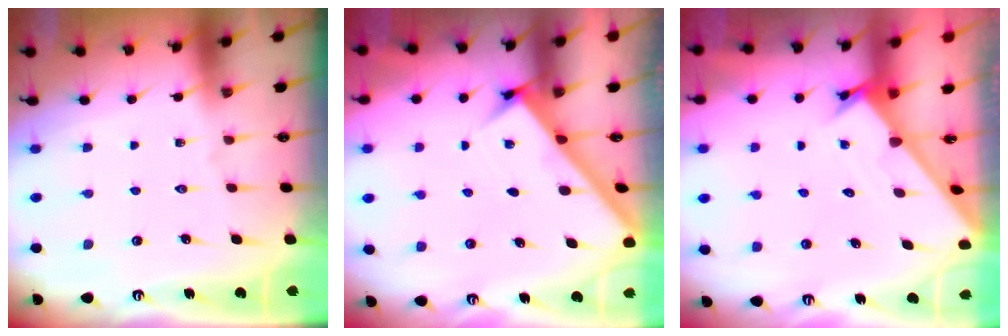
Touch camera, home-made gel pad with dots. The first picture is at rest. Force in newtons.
{"total": 2.9, "press": 2.9, "slide": 0.1}
{"total": 1.7, "press": 1.7, "slide": 0.1}